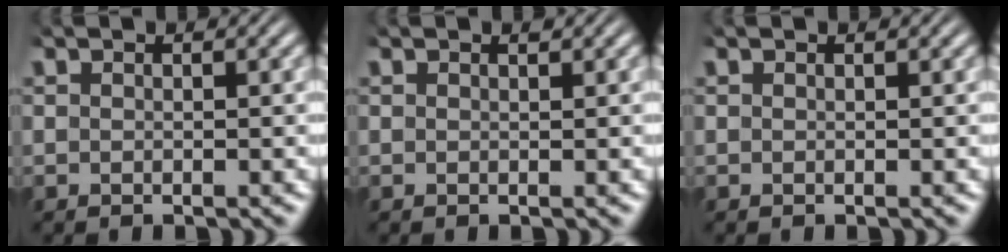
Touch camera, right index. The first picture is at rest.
{"total": 0.0}
{"total": 0.0}